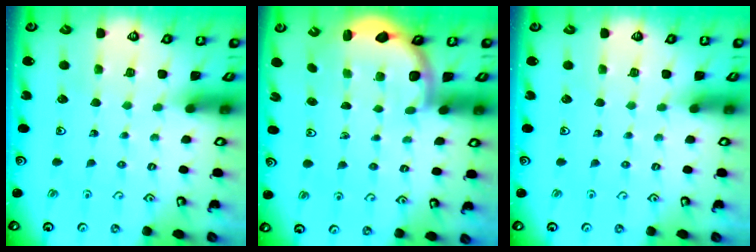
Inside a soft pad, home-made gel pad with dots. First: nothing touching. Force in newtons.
{"total": 3.3, "press": 2.7, "slide": 1.8}
{"total": 0.0}